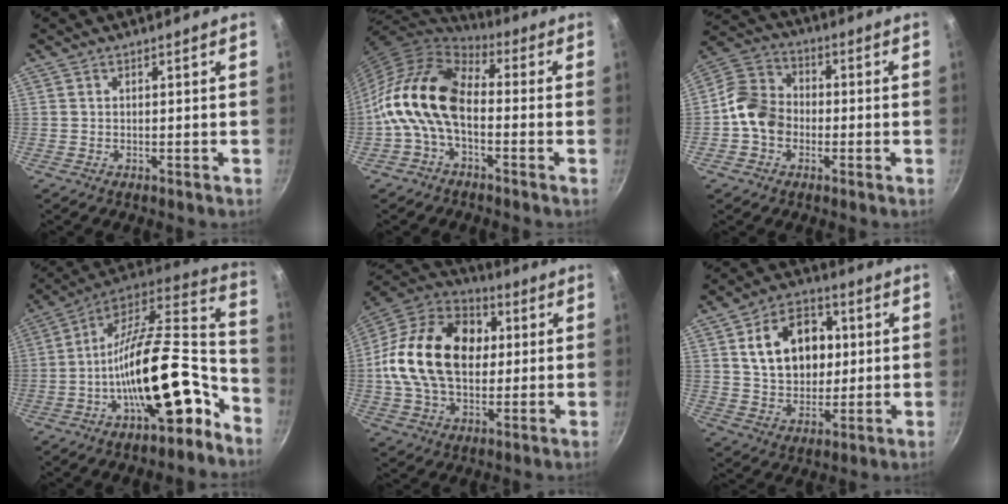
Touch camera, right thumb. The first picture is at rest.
{"total": 14.2, "force": [-2.6, 8.5, 11.1], "torque": [-0.194, 0.037, -0.070]}
{"total": 9.8, "force": [-1.8, 7.9, 5.5], "torque": [-0.077, 0.029, -0.054]}
{"total": 24.0, "force": [-10.6, 9.4, 19.3], "torque": [-0.254, 0.076, -0.186]}
{"total": 23.4, "force": [2.3, 16.3, 16.7], "torque": [-0.274, 0.028, 0.028]}
{"total": 15.8, "force": [3.3, 11.5, 10.4], "torque": [-0.131, 0.005, 0.056]}